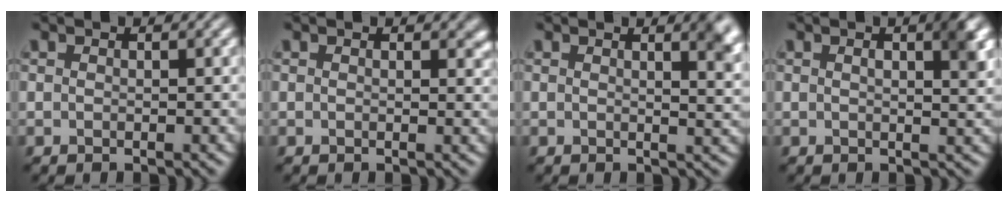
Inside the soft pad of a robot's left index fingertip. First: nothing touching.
{"total": 1.0, "force": [0.5, 0.5, 0.6], "torque": [-0.003, -0.002, 0.008]}
{"total": 3.5, "force": [1.9, 1.3, 2.7], "torque": [-0.017, 0.005, 0.023]}
{"total": 3.2, "force": [1.2, 0.9, 2.8], "torque": [-0.035, 0.005, 0.015]}